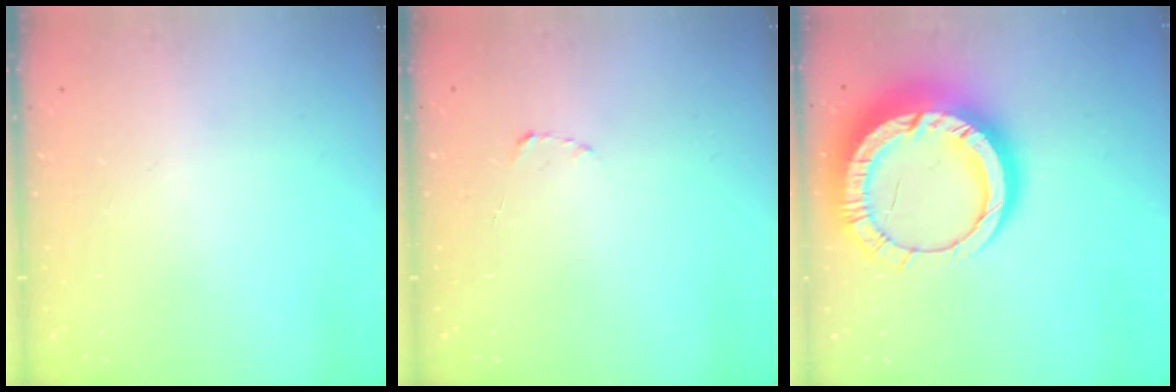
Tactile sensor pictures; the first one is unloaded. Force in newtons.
{"total": 1.8, "press": 1.7, "slide": 0.3}
{"total": 20.6, "press": 20.5, "slide": 1.9}